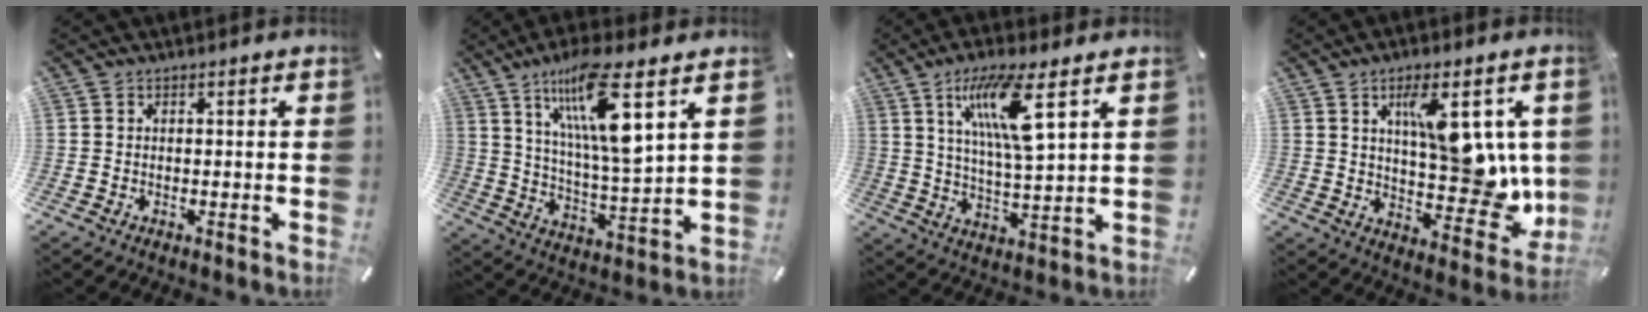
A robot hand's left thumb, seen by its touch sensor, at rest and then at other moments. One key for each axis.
{"total": 16.9, "fx": 9.2, "fy": 3.6, "fz": 13.7, "tx": -0.271, "ty": -0.037, "tz": 0.141}
{"total": 13.2, "fx": 6.4, "fy": 2.6, "fz": 11.2, "tx": -0.221, "ty": -0.004, "tz": 0.101}
{"total": 16.0, "fx": 4.2, "fy": 7.2, "fz": 13.6, "tx": -0.177, "ty": -0.025, "tz": 0.075}